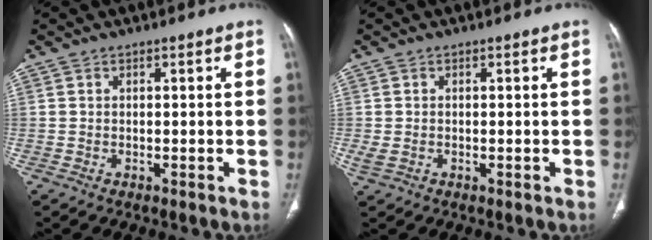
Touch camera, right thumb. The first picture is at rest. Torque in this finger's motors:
{"motor_torque": [3.44, 1.57, 0.62, -0.98, 0.14]}